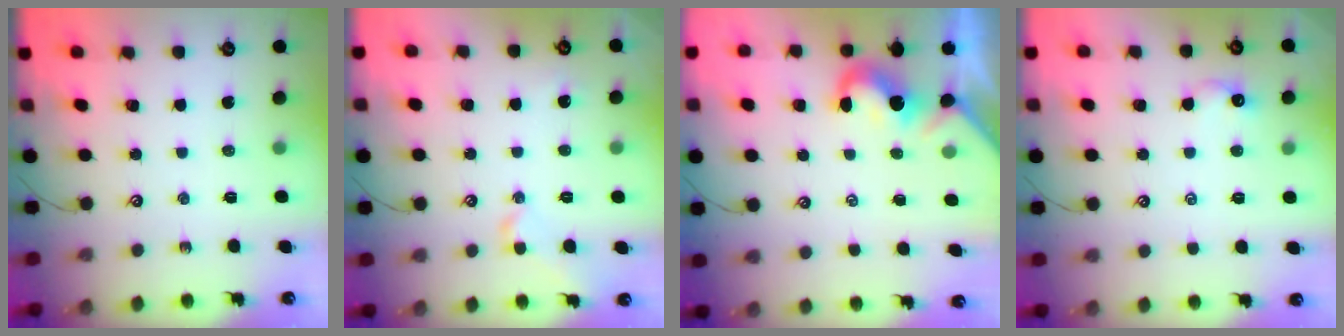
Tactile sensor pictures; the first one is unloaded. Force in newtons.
{"total": 1.0, "press": 0.7, "slide": 0.7}
{"total": 0.0}
{"total": 0.8, "press": 0.6, "slide": 0.5}